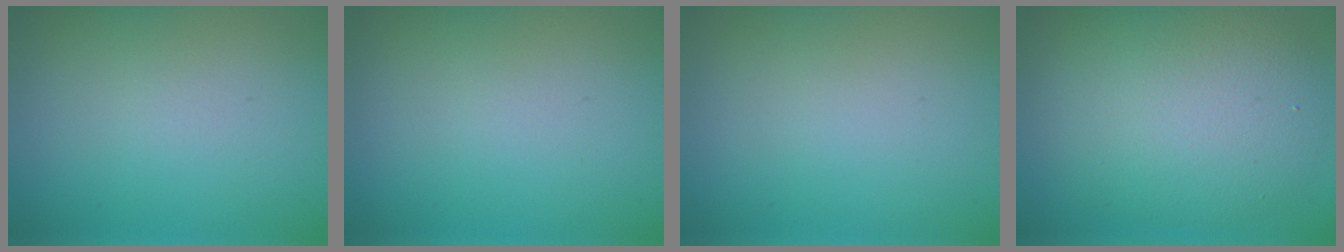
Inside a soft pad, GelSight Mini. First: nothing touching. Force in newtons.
{"total": 0.0}
{"total": 0.0}
{"total": 8.3, "press": 8.3, "slide": 0.3}